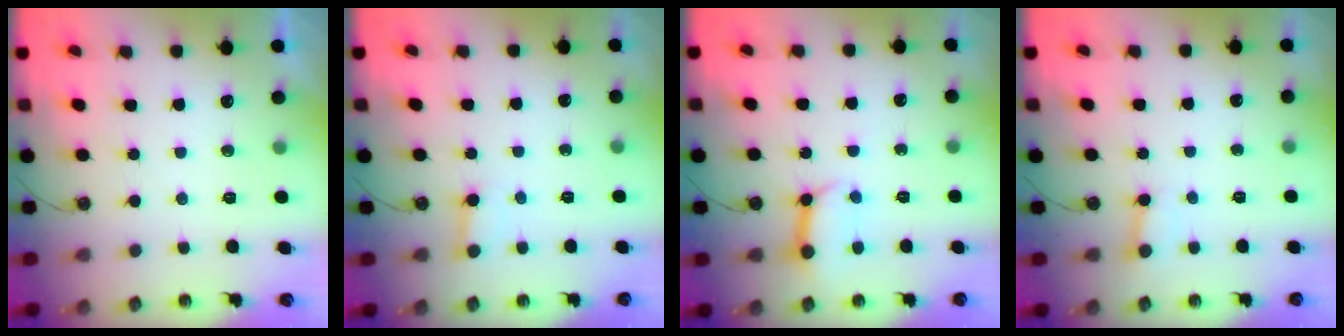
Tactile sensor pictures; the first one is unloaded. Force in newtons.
{"total": 2.9, "press": 2.9, "slide": 0.2}
{"total": 9.1, "press": 9.1, "slide": 0.9}
{"total": 2.7, "press": 2.7, "slide": 0.3}